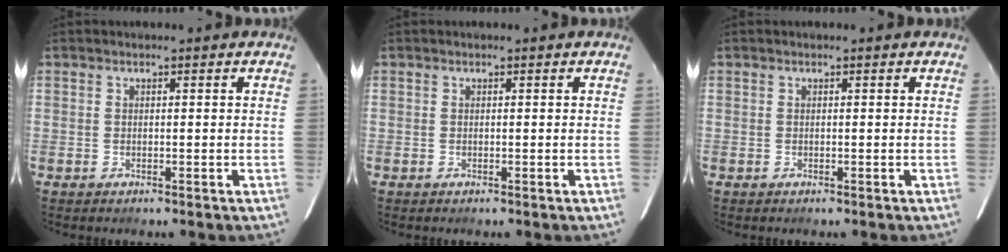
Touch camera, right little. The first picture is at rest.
{"total": 0.0}
{"total": 0.0}